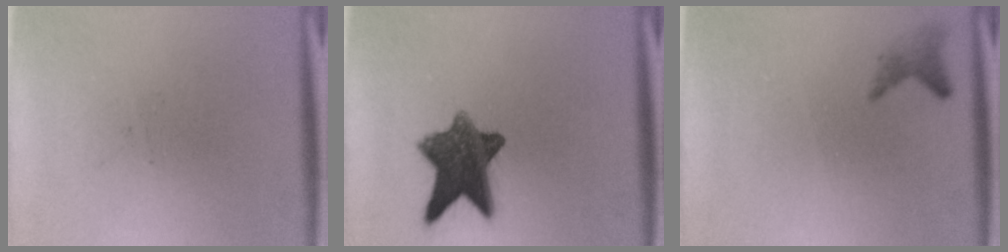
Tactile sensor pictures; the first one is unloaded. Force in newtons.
{"total": 10.4}
{"total": 1.4}